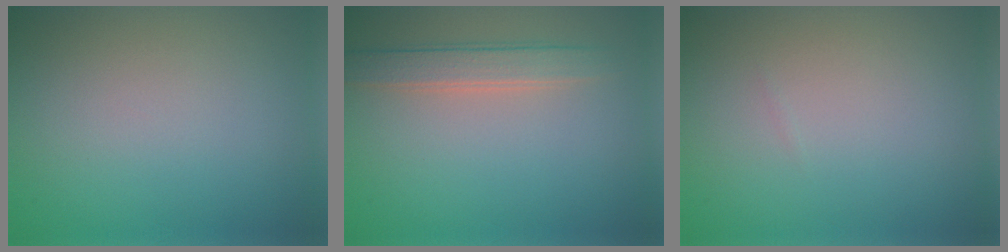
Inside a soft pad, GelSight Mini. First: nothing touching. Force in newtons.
{"total": 2.6, "press": 2.6, "slide": 0.2}
{"total": 0.0}